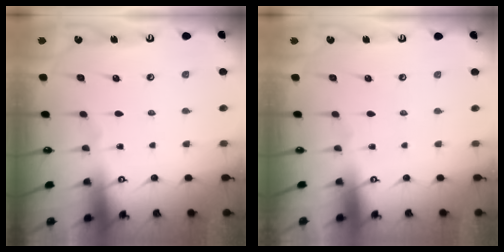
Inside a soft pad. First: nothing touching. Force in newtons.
{"total": 1.5, "press": 1.4, "slide": 0.7}